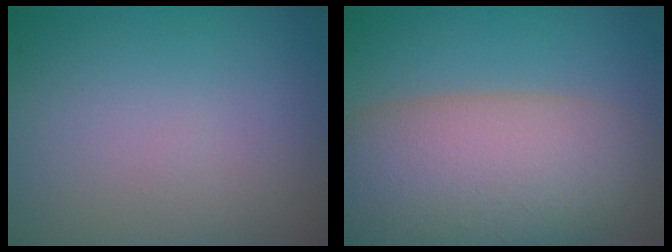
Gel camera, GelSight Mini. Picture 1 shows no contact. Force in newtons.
{"total": 10.6, "press": 10.5, "slide": 0.9}